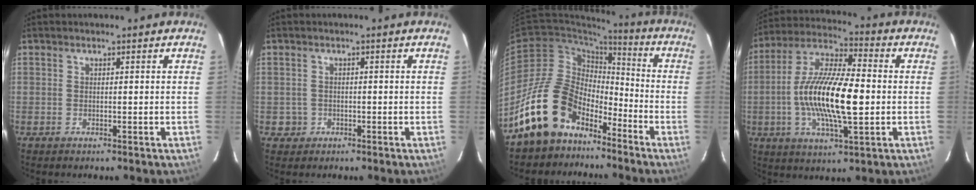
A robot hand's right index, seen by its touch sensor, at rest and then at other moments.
{"total": 2.2, "force": [-0.6, 2.1, 0.0], "torque": [0.000, 0.010, -0.004]}
{"total": 16.5, "force": [-11.5, 9.7, 6.8], "torque": [-0.136, 0.023, -0.191]}
{"total": 17.6, "force": [-1.8, 5.1, 16.8], "torque": [-0.324, 0.002, -0.040]}